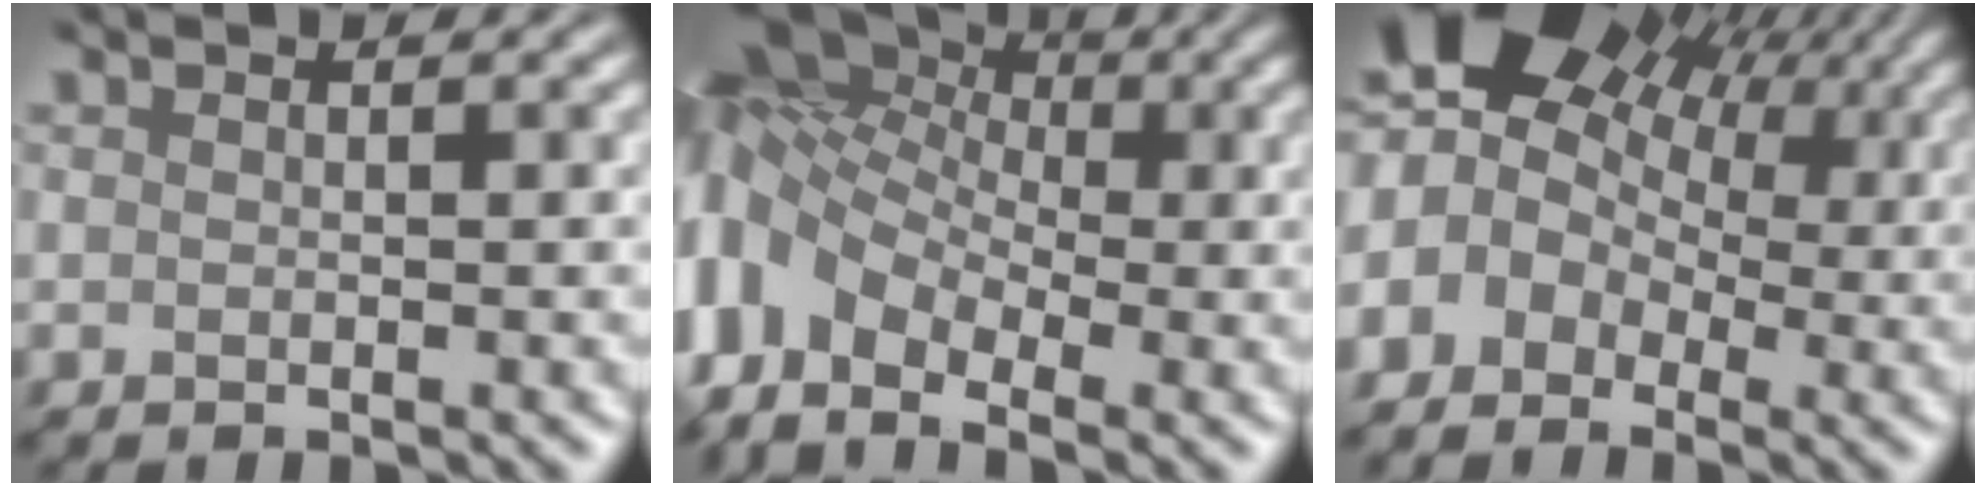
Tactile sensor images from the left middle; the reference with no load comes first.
{"total": 10.1, "force": [-1.9, 7.6, 6.3], "torque": [-0.173, -0.005, 0.001]}
{"total": 9.1, "force": [1.7, 6.8, 5.8], "torque": [-0.127, 0.008, 0.059]}